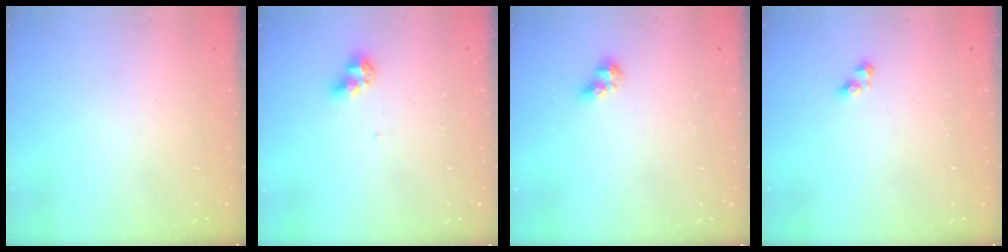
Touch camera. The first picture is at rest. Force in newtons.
{"total": 6.5, "press": 6.5, "slide": 0.7}
{"total": 5.9, "press": 5.9, "slide": 0.5}
{"total": 2.0, "press": 2.0, "slide": 0.5}